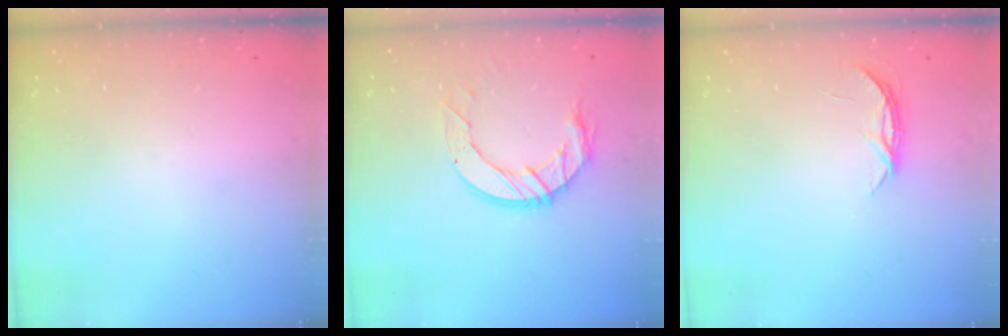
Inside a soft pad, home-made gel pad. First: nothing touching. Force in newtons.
{"total": 11.0, "press": 11.0, "slide": 1.2}
{"total": 3.7, "press": 3.7, "slide": 0.4}